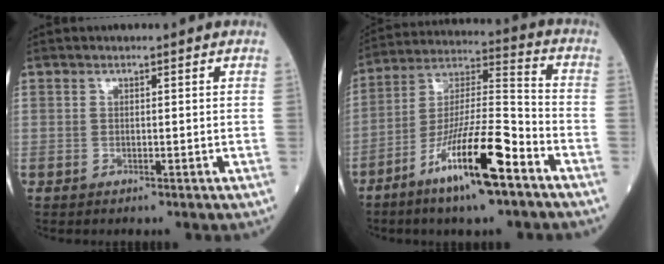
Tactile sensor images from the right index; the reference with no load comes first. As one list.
[{"total": 15.8, "force": [-8.6, 1.7, 13.2], "torque": [-0.250, -0.013, -0.153]}]